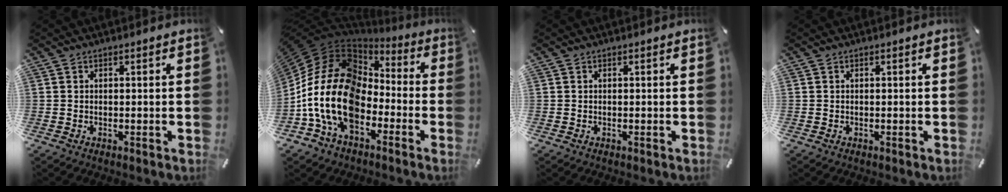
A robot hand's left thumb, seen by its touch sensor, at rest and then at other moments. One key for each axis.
{"total": 20.1, "fx": -5.7, "fy": 14.2, "fz": 13.1, "tx": -0.308, "ty": 0.011, "tz": -0.106}
{"total": 0.0}
{"total": 0.0}